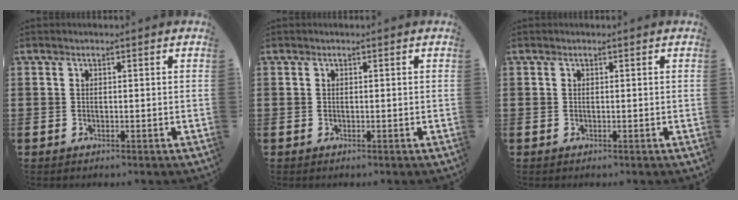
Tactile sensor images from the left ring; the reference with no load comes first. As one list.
[{"total": 0.0}, {"total": 0.0}]